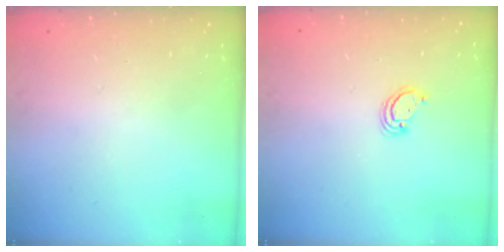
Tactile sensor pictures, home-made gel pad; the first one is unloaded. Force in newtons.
{"total": 2.9, "press": 2.8, "slide": 0.2}